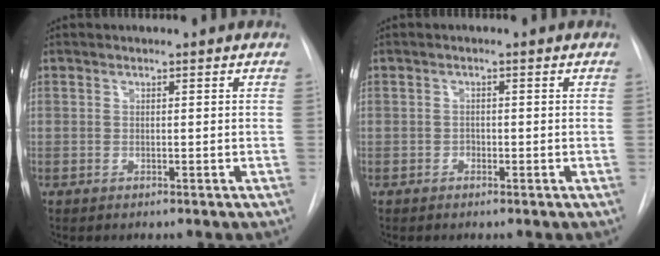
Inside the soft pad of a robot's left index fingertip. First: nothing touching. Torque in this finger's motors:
{"motor_torque": [-0.31, 0.26, -0.04, -0.01]}